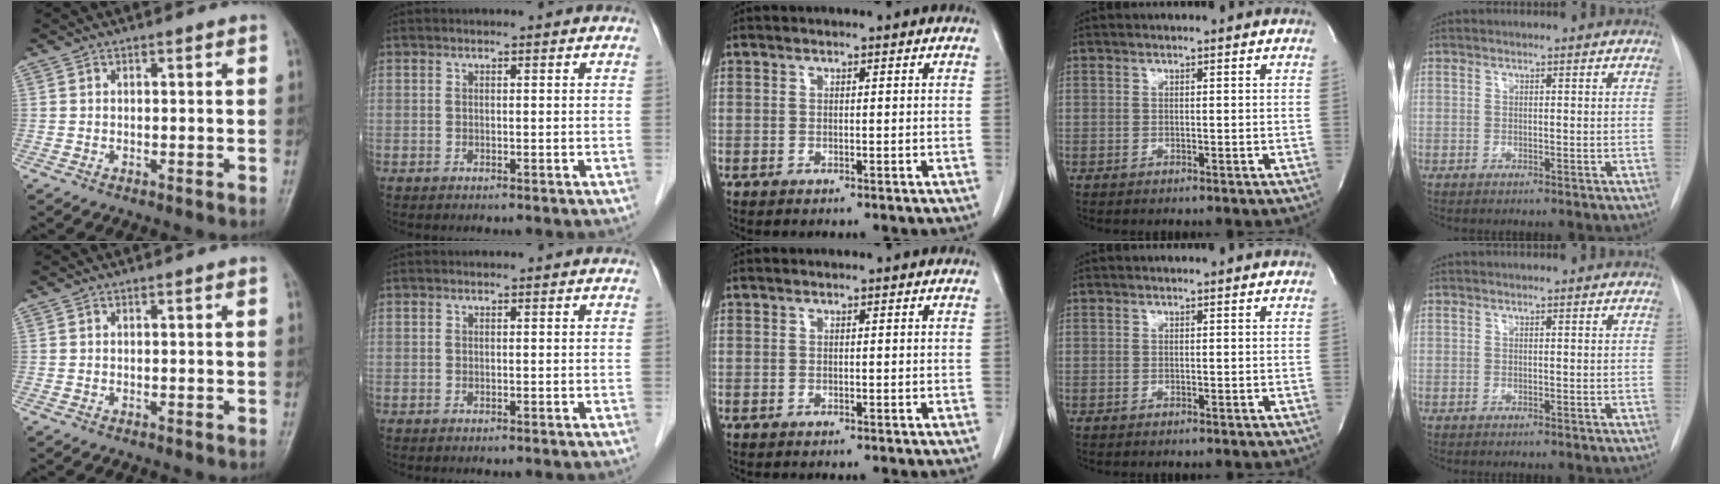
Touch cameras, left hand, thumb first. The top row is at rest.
{}